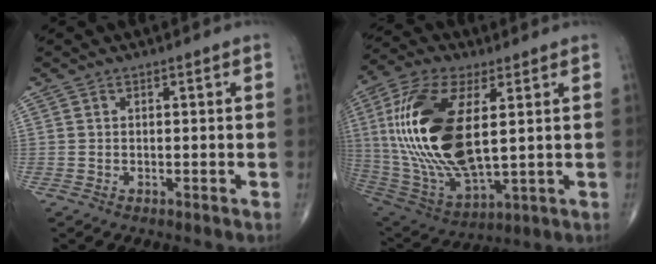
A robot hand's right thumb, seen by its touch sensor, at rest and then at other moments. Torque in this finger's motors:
{"motor_torque": [0.29, 4.14, 2.13, 0.64, 0.74]}